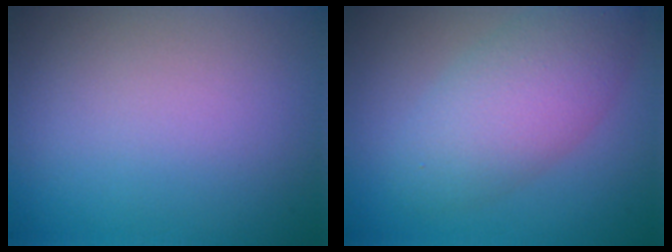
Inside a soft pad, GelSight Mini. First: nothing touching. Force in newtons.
{"total": 5.3, "press": 5.3, "slide": 0.3}